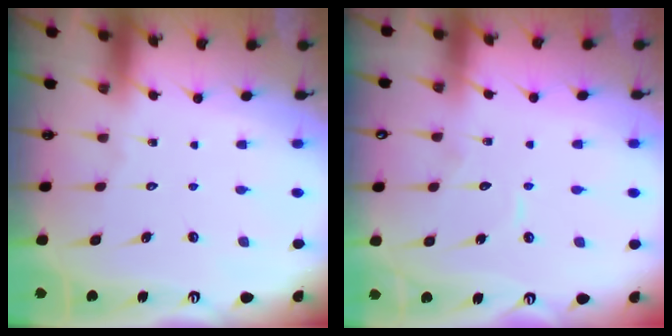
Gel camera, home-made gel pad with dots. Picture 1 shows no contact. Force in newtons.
{"total": 5.0, "press": 5.0, "slide": 0.4}